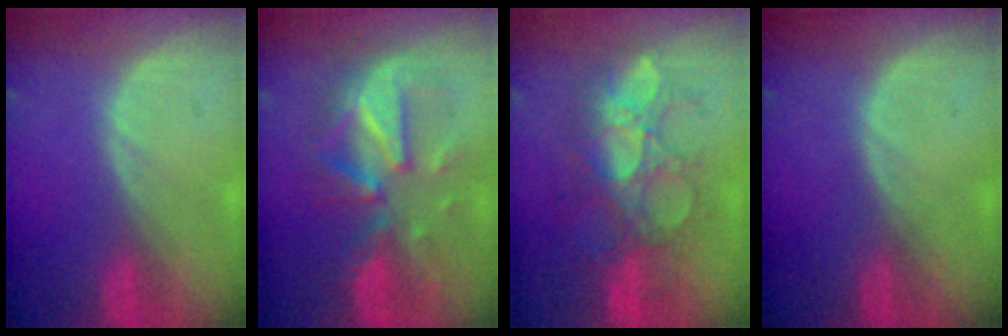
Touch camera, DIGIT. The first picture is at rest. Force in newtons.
{"total": 9.3, "press": 9.3, "slide": 0.5}
{"total": 9.8, "press": 9.2, "slide": 3.4}
{"total": 0.0}